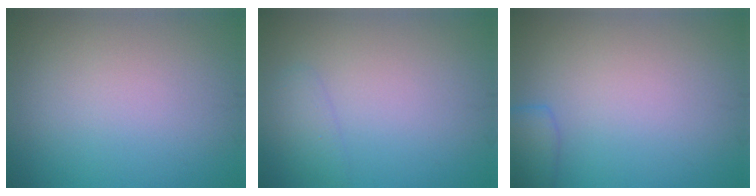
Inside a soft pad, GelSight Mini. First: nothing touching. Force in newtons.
{"total": 1.3, "press": 1.3, "slide": 0.1}
{"total": 2.2, "press": 2.2, "slide": 0.1}